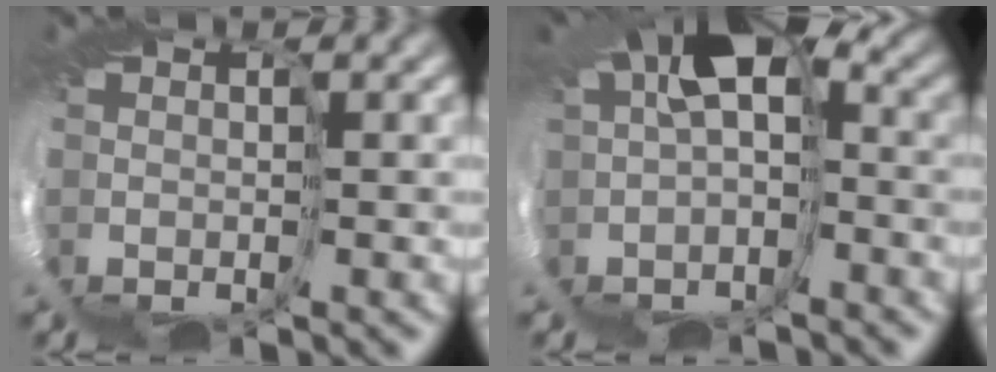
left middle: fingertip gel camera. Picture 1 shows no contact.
{"total": 5.2, "force": [-0.7, 2.2, 4.6], "torque": [-0.071, -0.014, -0.004]}